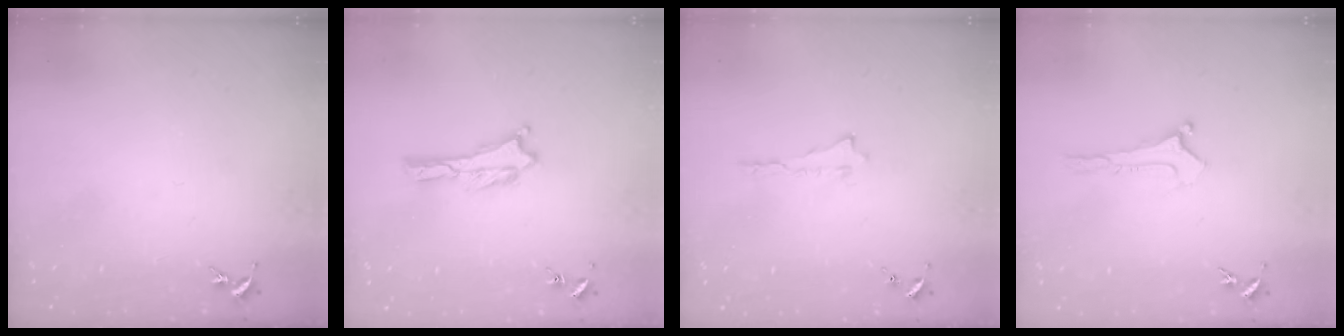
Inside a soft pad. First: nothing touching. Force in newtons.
{"total": 0.0}
{"total": 0.0}
{"total": 0.0}